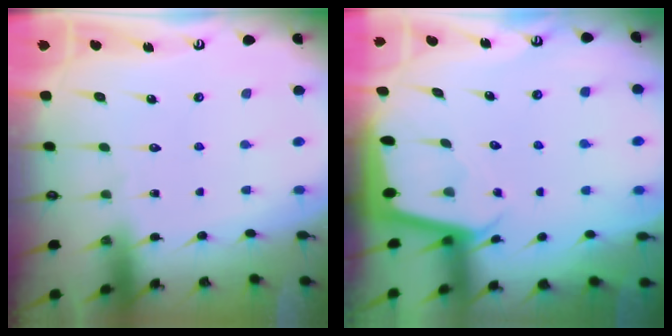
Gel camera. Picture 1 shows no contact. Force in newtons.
{"total": 1.9, "press": 1.9, "slide": 0.2}